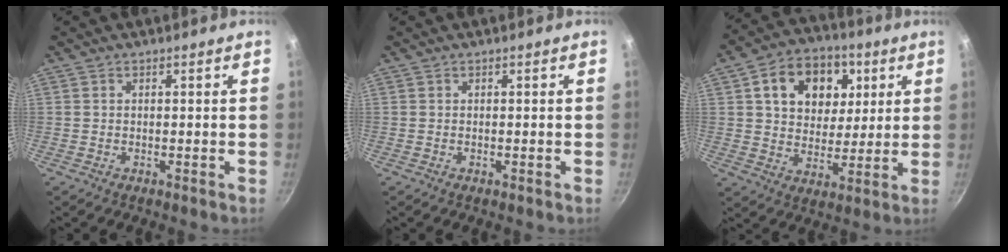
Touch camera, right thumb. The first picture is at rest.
{"total": 0.0}
{"total": 15.7, "force": [5.2, 11.9, 8.8], "torque": [-0.109, -0.004, 0.079]}